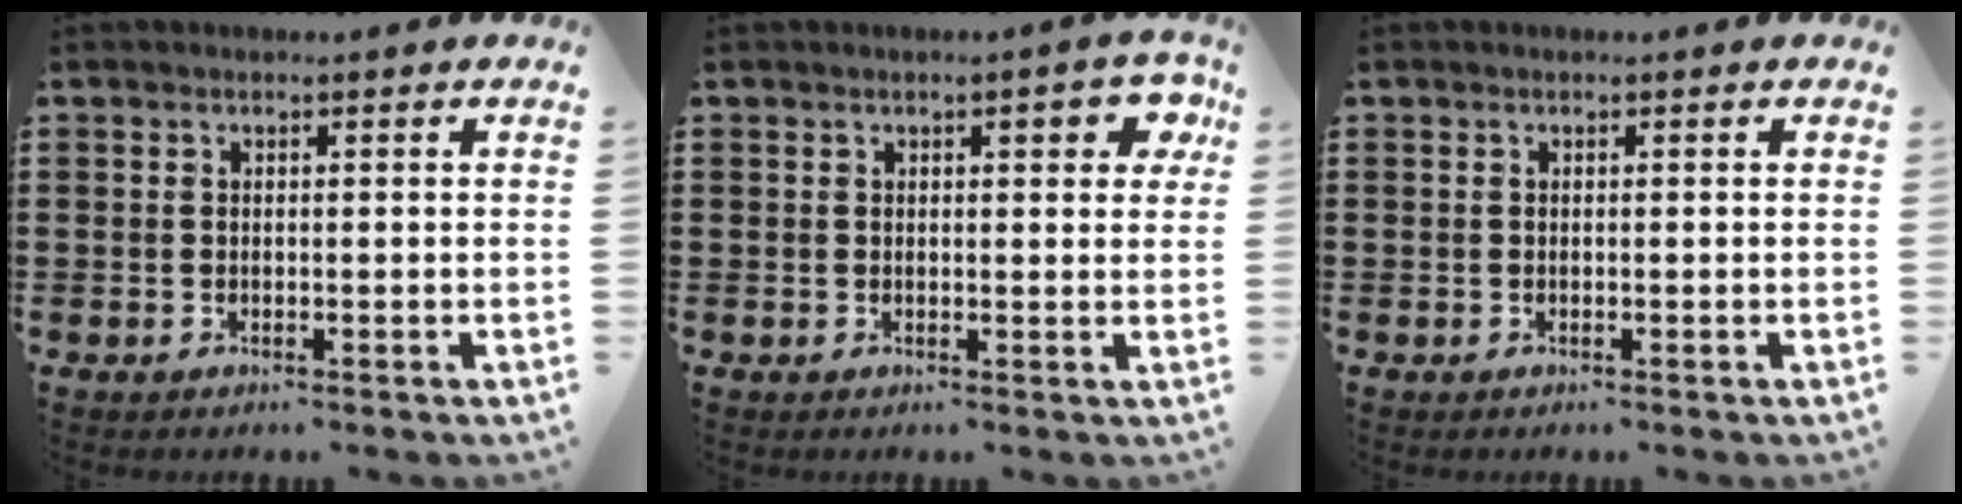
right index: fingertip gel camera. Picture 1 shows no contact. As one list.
[{"total": 3.7, "force": [1.4, 1.2, 3.1], "torque": [-0.034, -0.004, 0.015]}, {"total": 0.0}]